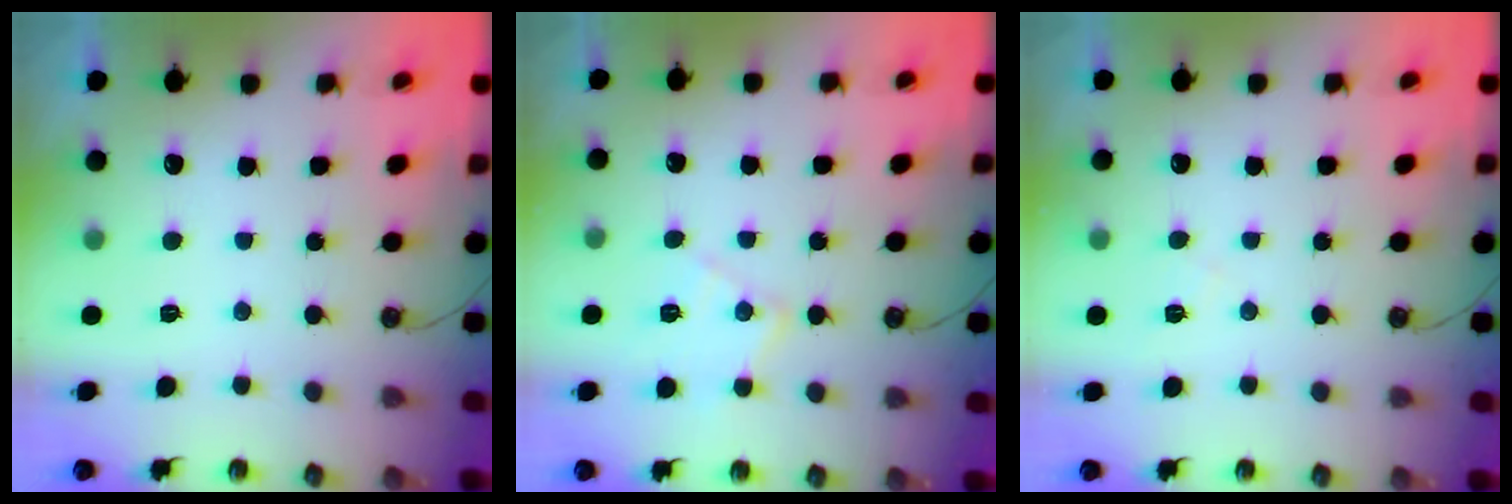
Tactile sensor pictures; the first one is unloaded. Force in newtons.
{"total": 9.5, "press": 9.5, "slide": 0.6}
{"total": 4.4, "press": 4.4, "slide": 0.6}